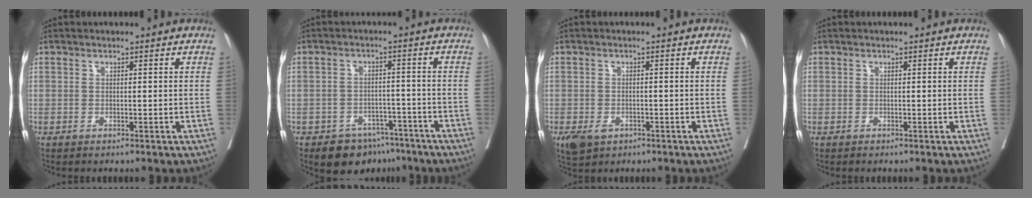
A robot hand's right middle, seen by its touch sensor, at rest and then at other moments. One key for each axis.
{"total": 7.6, "fx": -5.9, "fy": 4.4, "fz": 2.0, "tx": -0.017, "ty": 0.011, "tz": -0.083}
{"total": 3.8, "fx": -2.0, "fy": 2.6, "fz": 1.9, "tx": -0.034, "ty": -0.004, "tz": -0.026}
{"total": 0.0}